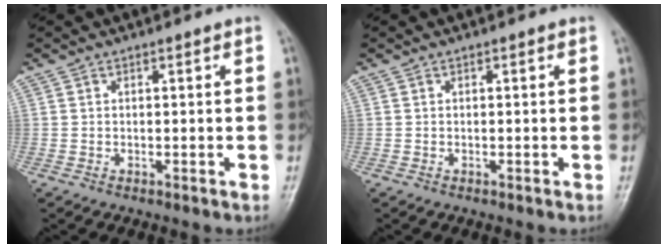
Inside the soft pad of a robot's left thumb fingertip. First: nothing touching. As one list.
[{"total": 0.0}]